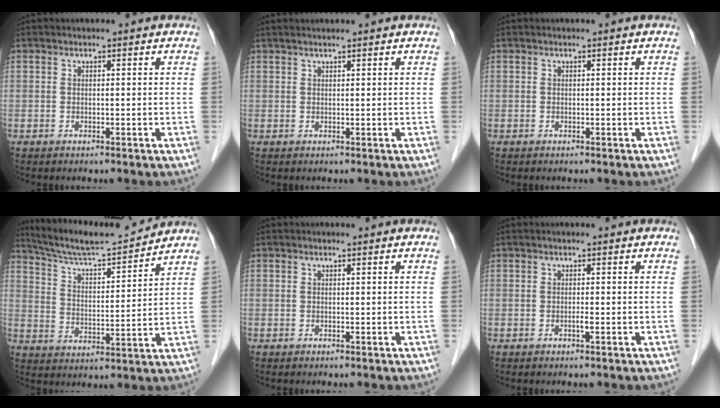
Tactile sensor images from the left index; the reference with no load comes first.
{"total": 0.7, "force": [-0.1, -0.5, 0.5], "torque": [-0.002, 0.015, -0.001]}
{"total": 0.0}
{"total": 10.6, "force": [10.2, -0.6, 2.9], "torque": [-0.060, 0.000, 0.173]}
{"total": 0.0}
{"total": 2.3, "force": [-2.2, -0.5, -0.1], "torque": [0.000, -0.005, -0.040]}